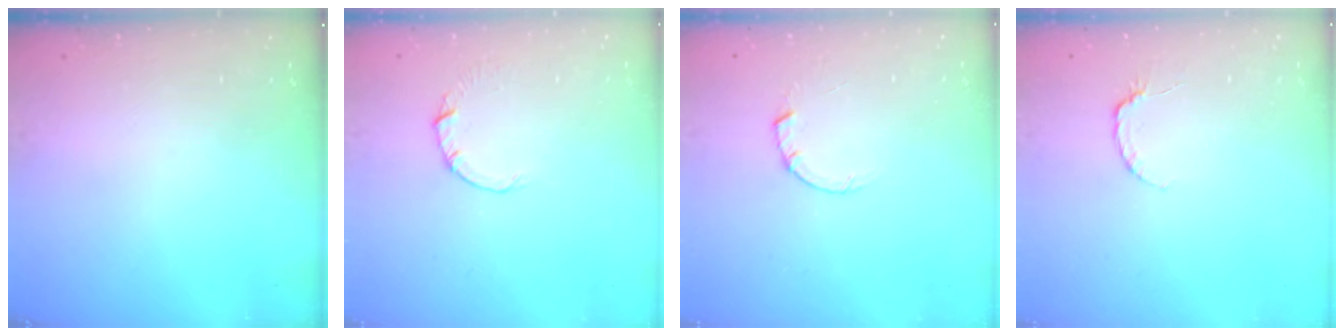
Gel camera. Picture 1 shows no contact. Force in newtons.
{"total": 0.5, "press": 0.5, "slide": 0.1}
{"total": 1.5, "press": 1.5, "slide": 0.3}
{"total": 3.7, "press": 3.6, "slide": 0.5}